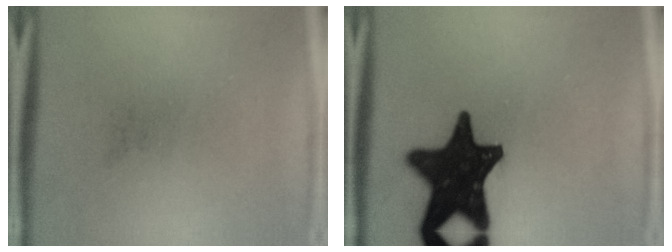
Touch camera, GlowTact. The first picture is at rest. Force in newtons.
{"total": 18.9}